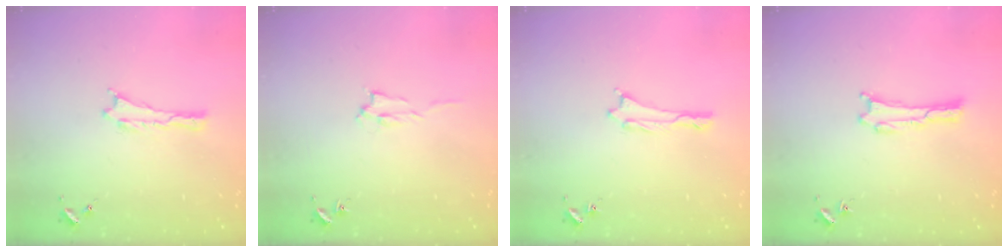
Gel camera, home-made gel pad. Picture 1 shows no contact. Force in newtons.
{"total": 1.4, "press": 1.4, "slide": 0.2}
{"total": 0.6, "press": 0.5, "slide": 0.2}
{"total": 0.0}